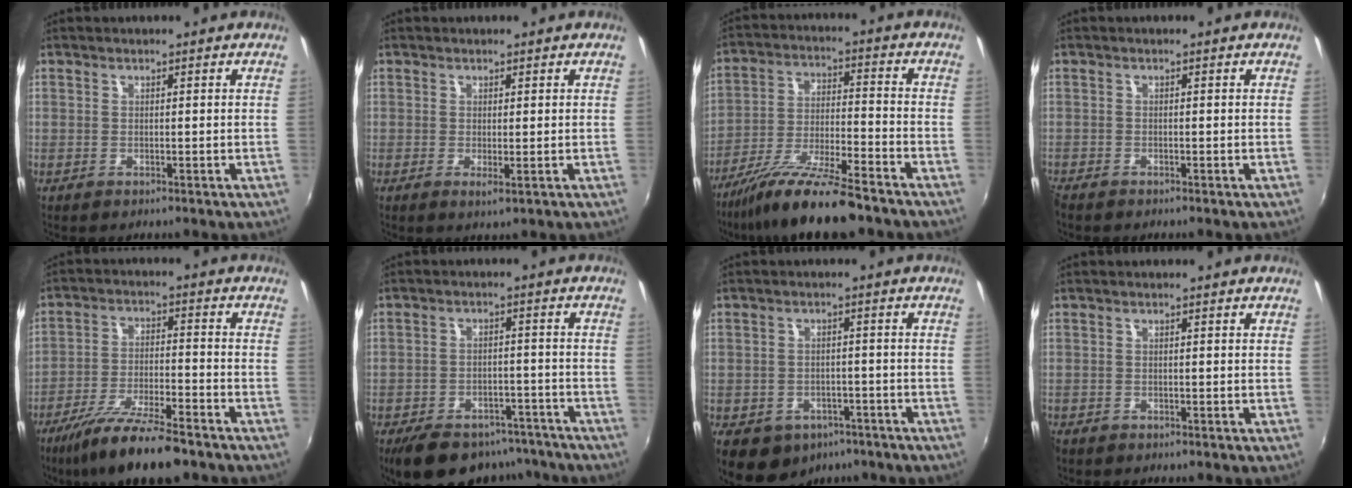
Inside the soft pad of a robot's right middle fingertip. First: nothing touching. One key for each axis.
{"total": 1.4, "fx": 0.0, "fy": 0.1, "fz": 1.4, "tx": -0.025, "ty": -0.005, "tz": -0.002}
{"total": 14.5, "fx": -11.7, "fy": 1.6, "fz": 8.4, "tx": -0.169, "ty": -0.022, "tz": -0.208}
{"total": 1.5, "fx": -1.4, "fy": 0.4, "fz": 0.3, "tx": -0.011, "ty": -0.008, "tz": -0.030}
{"total": 14.1, "fx": -11.0, "fy": 2.5, "fz": 8.4, "tx": -0.172, "ty": -0.026, "tz": -0.191}
{"total": 15.9, "fx": -12.4, "fy": 7.5, "fz": 6.6, "tx": -0.141, "ty": 0.009, "tz": -0.160}
{"total": 14.5, "fx": -9.0, "fy": 9.5, "fz": 6.2, "tx": -0.150, "ty": -0.005, "tz": -0.114}
{"total": 1.4, "fx": -1.2, "fy": 0.7, "fz": 0.3, "tx": -0.013, "ty": -0.004, "tz": -0.021}